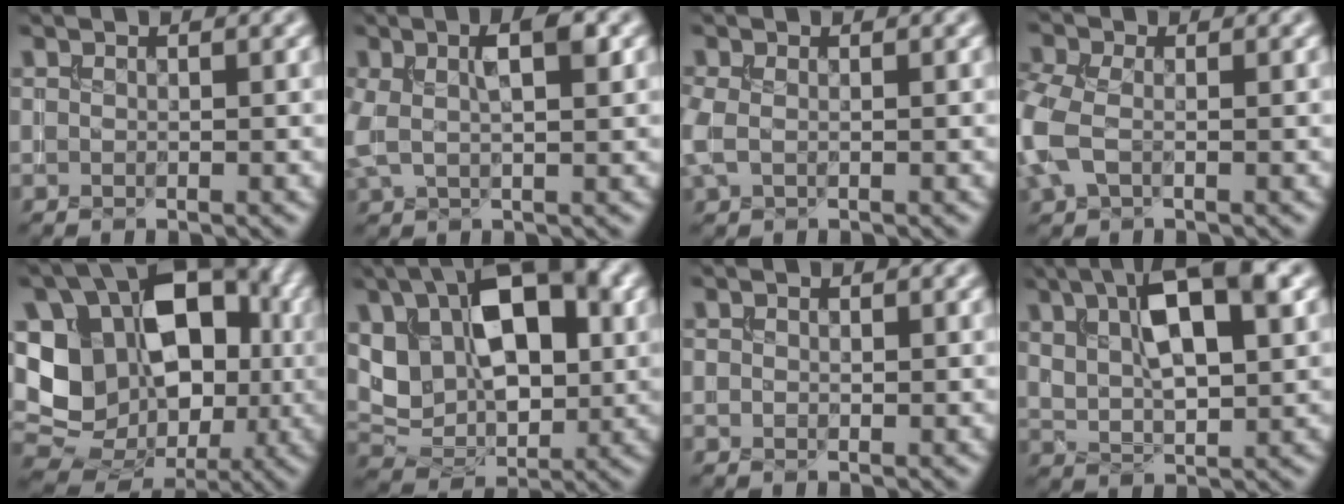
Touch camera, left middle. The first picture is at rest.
{"total": 4.2, "force": [1.0, 1.6, 3.7], "torque": [-0.080, 0.009, 0.015]}
{"total": 1.9, "force": [-0.1, 1.2, 1.4], "torque": [-0.041, 0.000, -0.005]}
{"total": 4.4, "force": [-0.6, 2.8, 3.3], "torque": [-0.099, 0.002, -0.024]}
{"total": 16.1, "force": [1.2, 12.1, 10.6], "torque": [-0.162, 0.007, 0.042]}
{"total": 10.9, "force": [3.1, 6.5, 8.2], "torque": [-0.150, 0.002, 0.054]}
{"total": 0.7, "force": [-0.2, 0.5, 0.4], "torque": [-0.005, -0.003, -0.003]}
{"total": 8.8, "force": [3.8, 3.4, 7.2], "torque": [-0.135, 0.015, 0.064]}